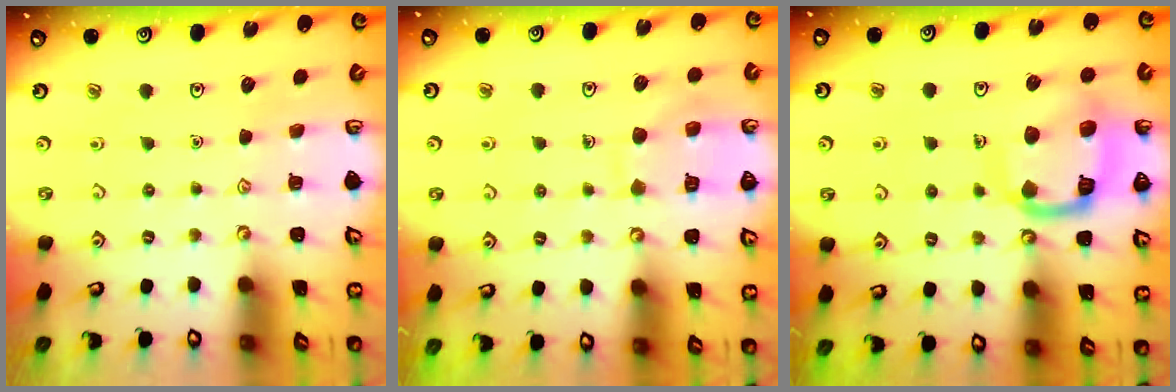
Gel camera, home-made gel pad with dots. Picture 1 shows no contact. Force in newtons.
{"total": 9.3, "press": 9.3, "slide": 0.8}
{"total": 15.4, "press": 15.3, "slide": 1.6}